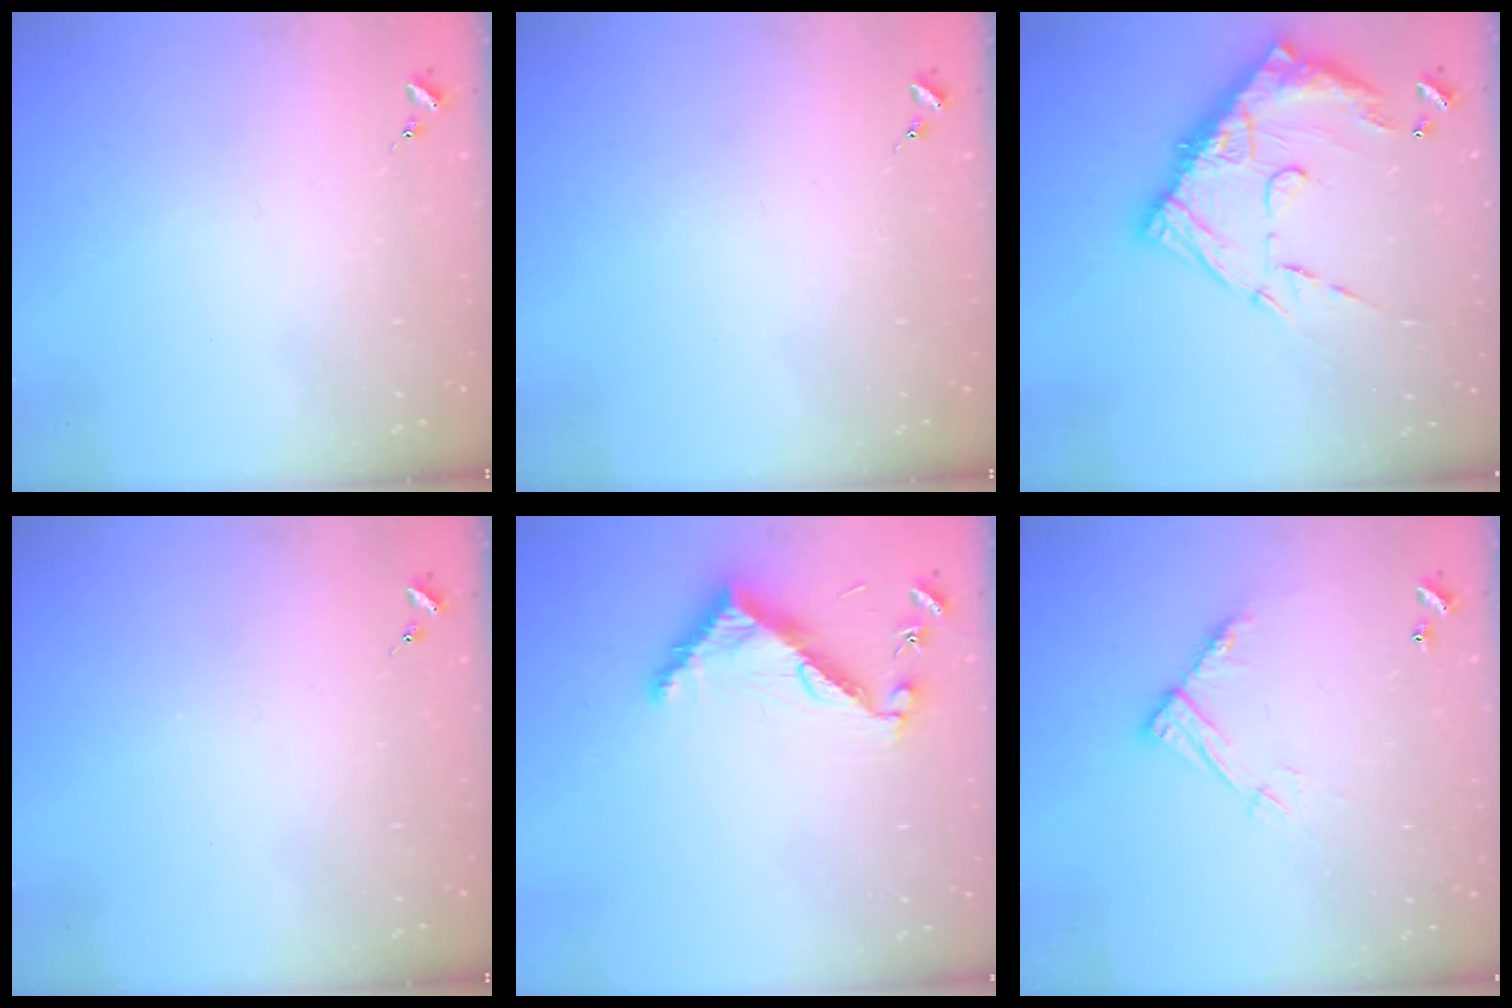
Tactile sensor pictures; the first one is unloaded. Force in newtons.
{"total": 0.0}
{"total": 17.5, "press": 17.4, "slide": 2.0}
{"total": 0.0}
{"total": 8.0, "press": 7.9, "slide": 0.4}
{"total": 11.1, "press": 11.0, "slide": 0.5}